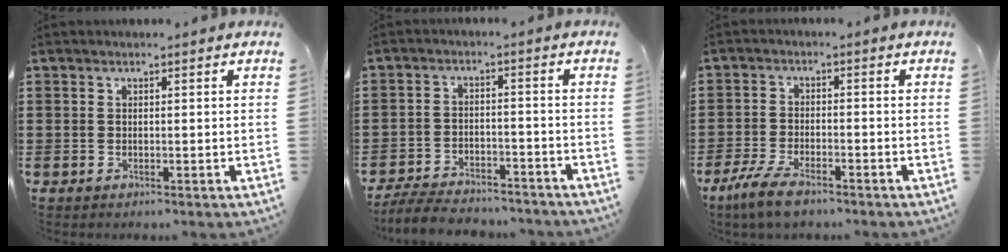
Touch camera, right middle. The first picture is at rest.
{"total": 5.6, "force": [-5.5, 0.8, 1.2], "torque": [-0.028, 0.007, -0.110]}
{"total": 5.2, "force": [-3.7, 1.6, 3.3], "torque": [-0.081, -0.003, -0.075]}